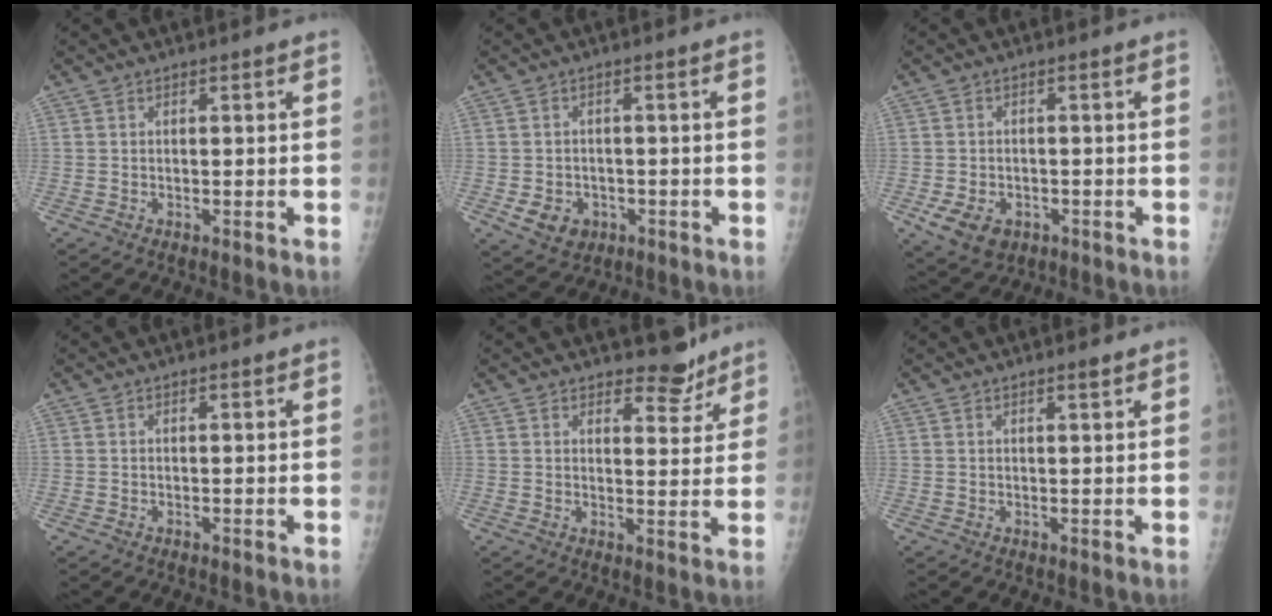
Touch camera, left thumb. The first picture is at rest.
{"total": 5.4, "force": [-1.8, 4.5, 2.4], "torque": [-0.029, 0.007, -0.016]}
{"total": 6.7, "force": [-2.7, 4.9, 3.7], "torque": [-0.063, 0.005, -0.034]}
{"total": 0.0}
{"total": 5.3, "force": [4.6, 2.3, 1.3], "torque": [0.008, -0.038, 0.064]}
{"total": 1.2, "force": [0.9, 0.2, 0.8], "torque": [-0.011, -0.006, 0.015]}